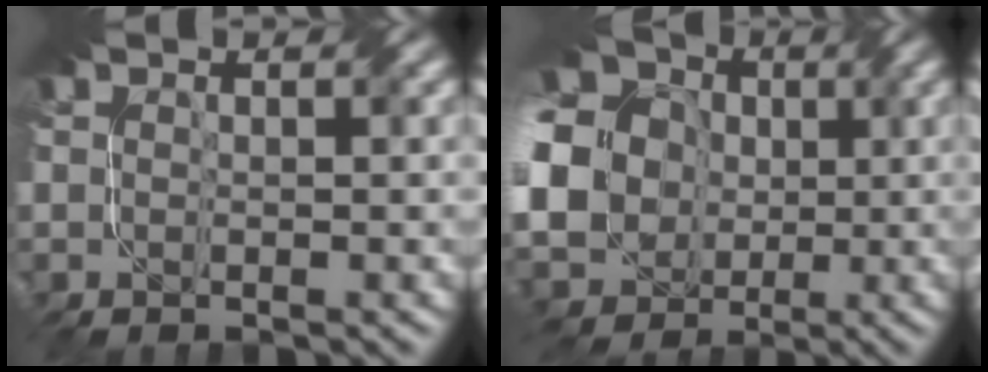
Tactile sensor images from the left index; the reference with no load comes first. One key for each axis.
{"total": 21.7, "fx": 1.9, "fy": 19.7, "fz": 8.9, "tx": -0.233, "ty": 0.032, "tz": -0.029}